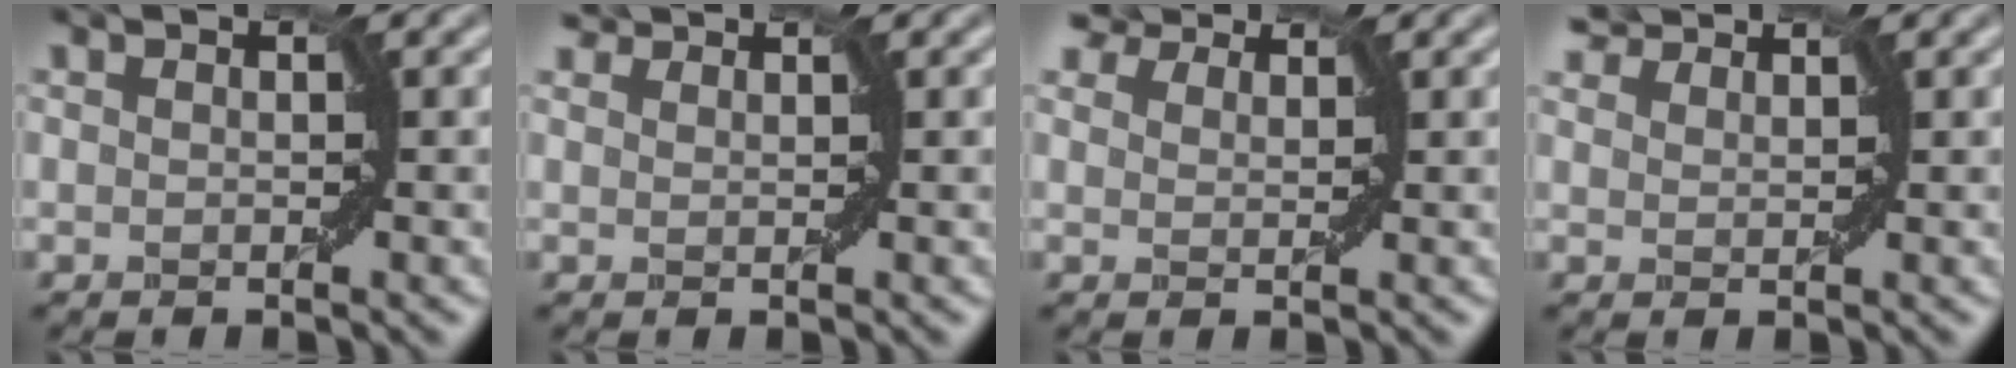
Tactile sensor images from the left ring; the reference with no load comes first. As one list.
[{"total": 1.5, "force": [1.5, 0.5, 0.2], "torque": [-0.008, 0.002, 0.023]}, {"total": 5.4, "force": [4.3, 2.4, 2.1], "torque": [-0.057, 0.010, 0.070]}, {"total": 3.2, "force": [2.9, 0.9, 0.8], "torque": [-0.022, 0.011, 0.048]}]